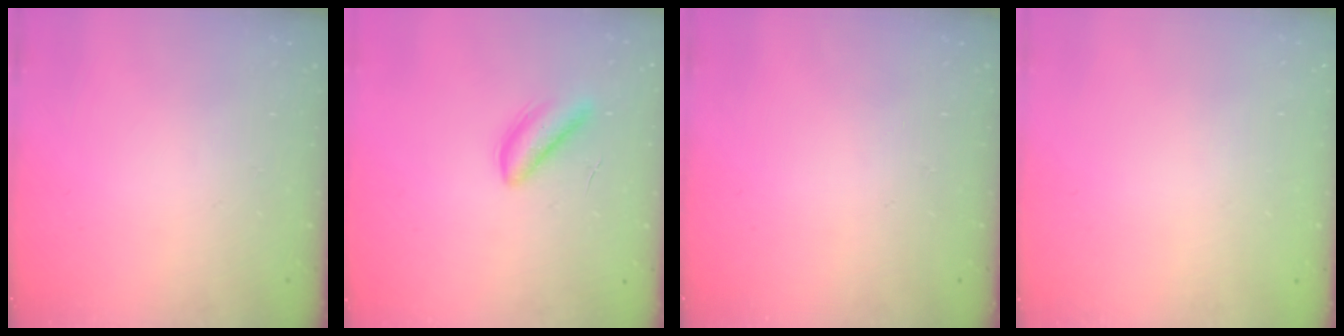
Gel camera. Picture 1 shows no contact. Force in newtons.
{"total": 3.9, "press": 3.9, "slide": 0.4}
{"total": 0.0}
{"total": 2.2, "press": 2.2, "slide": 0.1}